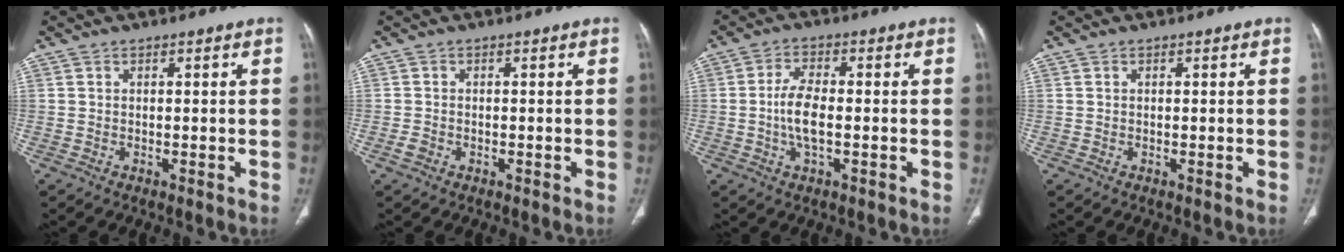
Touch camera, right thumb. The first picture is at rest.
{"total": 1.5, "force": [-0.7, 1.1, 0.7], "torque": [-0.017, 0.004, -0.012]}
{"total": 6.2, "force": [-0.8, 2.5, 5.6], "torque": [-0.120, 0.005, -0.018]}
{"total": 0.0}